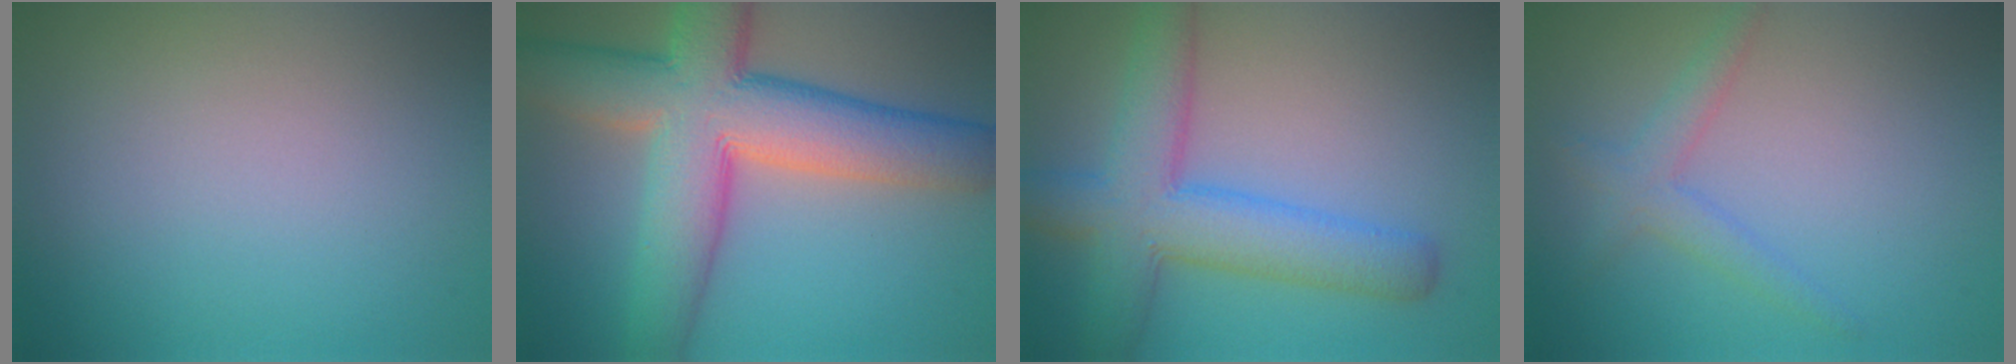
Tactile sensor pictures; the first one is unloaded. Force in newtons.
{"total": 11.8, "press": 11.8, "slide": 0.5}
{"total": 7.3, "press": 7.2, "slide": 0.3}
{"total": 2.3, "press": 2.3, "slide": 0.1}